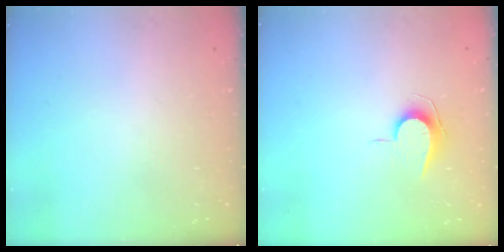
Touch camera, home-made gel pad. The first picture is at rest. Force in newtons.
{"total": 6.8, "press": 6.8, "slide": 0.7}